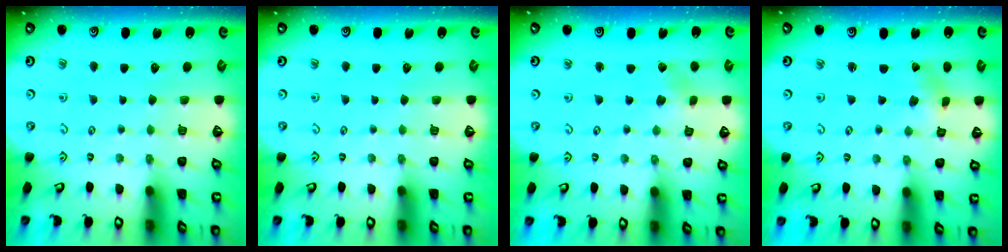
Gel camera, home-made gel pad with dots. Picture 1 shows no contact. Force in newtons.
{"total": 0.0}
{"total": 2.0, "press": 2.0, "slide": 0.3}
{"total": 1.5, "press": 1.5, "slide": 0.2}